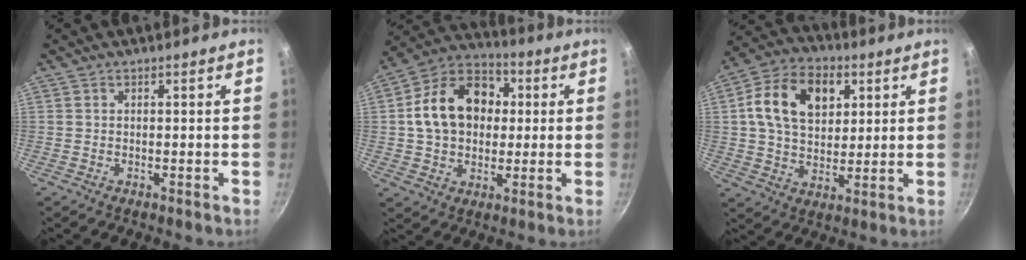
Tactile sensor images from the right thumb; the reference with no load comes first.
{"total": 16.8, "force": [2.0, 12.7, 10.7], "torque": [-0.151, 0.029, 0.021]}
{"total": 15.4, "force": [4.5, 10.6, 10.3], "torque": [-0.154, 0.000, 0.065]}